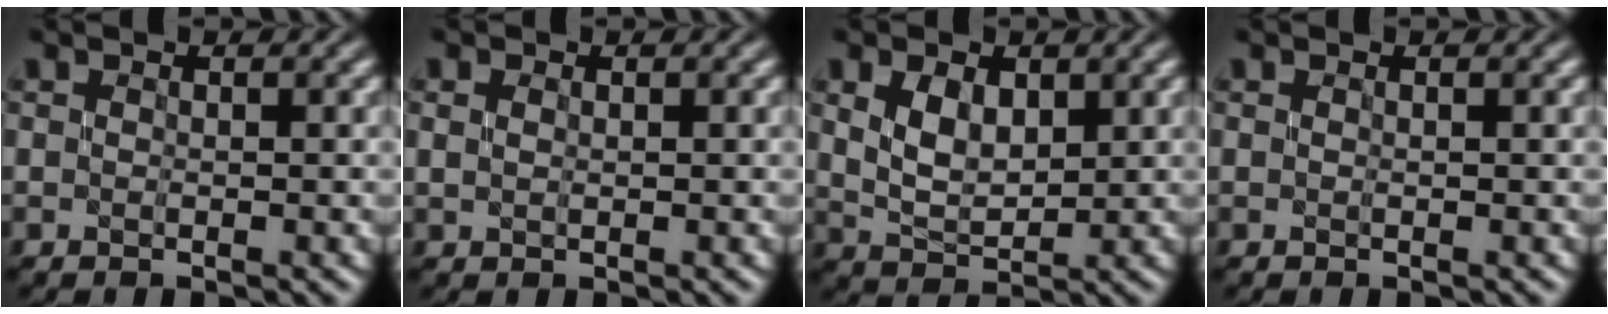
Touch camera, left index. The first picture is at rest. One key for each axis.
{"total": 0.9, "fx": 0.3, "fy": 0.7, "fz": 0.6, "tx": -0.014, "ty": -0.001, "tz": 0.008}
{"total": 3.6, "fx": 1.2, "fy": 2.2, "fz": 2.5, "tx": -0.059, "ty": -0.001, "tz": 0.030}
{"total": 0.0}